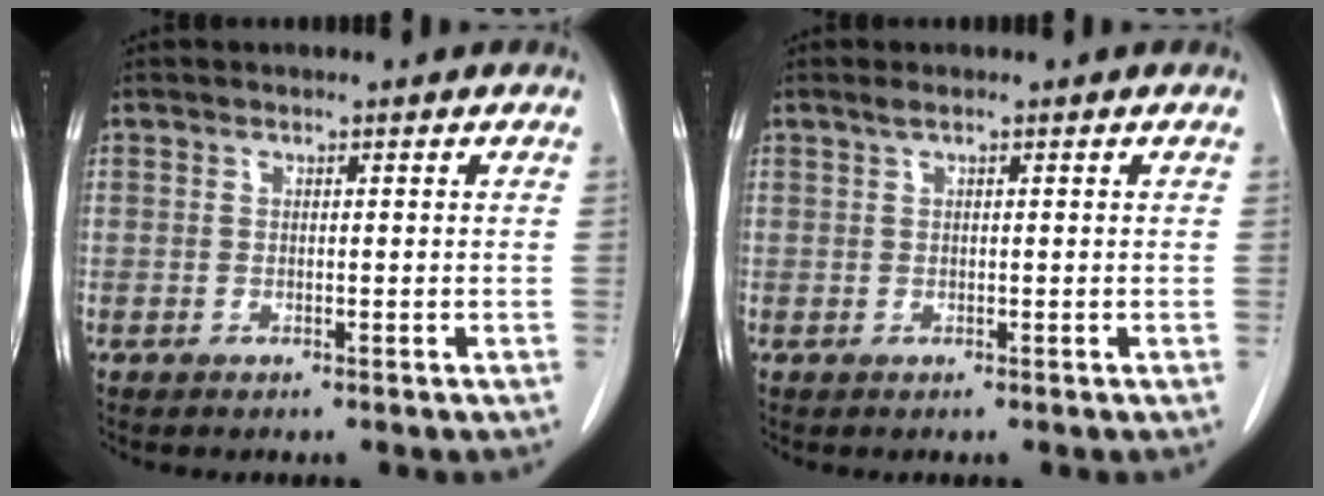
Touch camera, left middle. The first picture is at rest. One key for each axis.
{"total": 0.9, "fx": 0.6, "fy": 0.0, "fz": 0.7, "tx": -0.018, "ty": 0.011, "tz": 0.012}